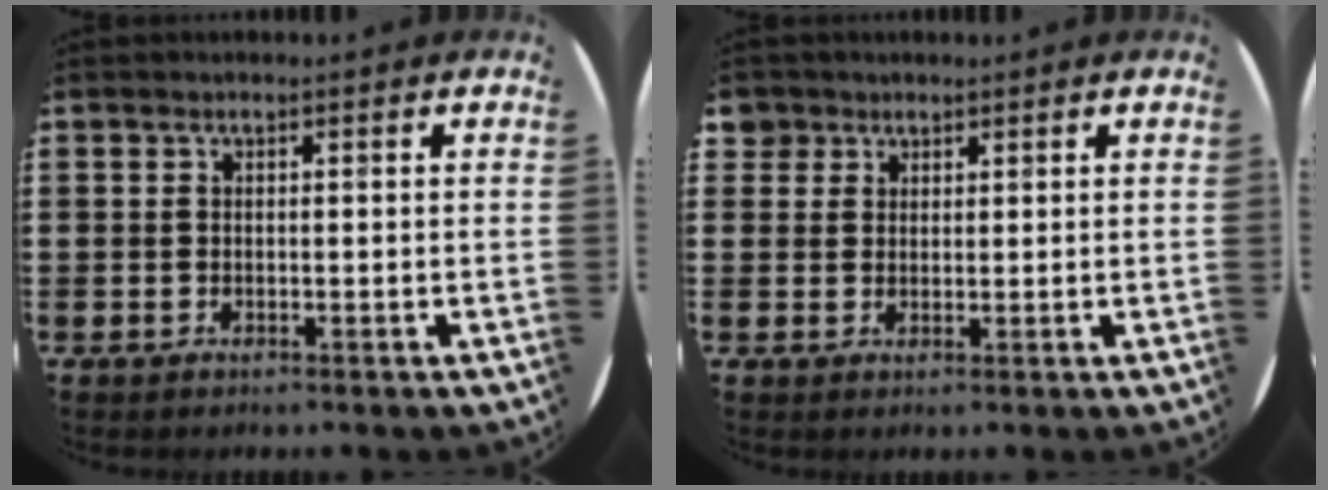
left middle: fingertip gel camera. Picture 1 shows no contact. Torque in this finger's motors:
{"motor_torque": [0.24, -0.17, -0.04, 0.01]}